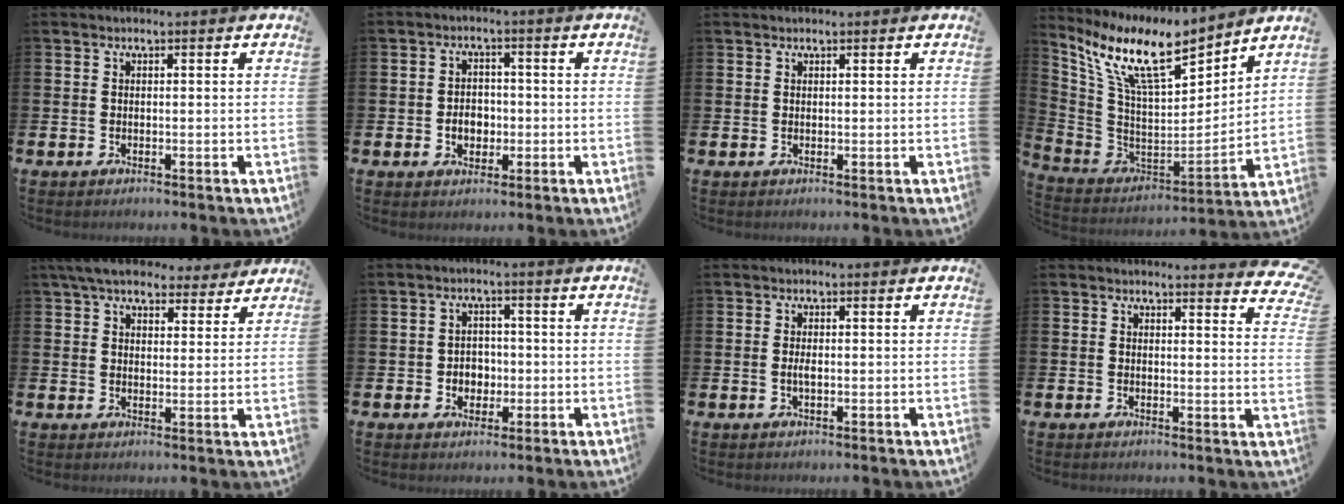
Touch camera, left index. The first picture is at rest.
{"total": 3.3, "force": [-0.8, 2.6, 1.9], "torque": [-0.023, -0.003, -0.023]}
{"total": 0.6, "force": [0.6, 0.1, 0.1], "torque": [0.001, -0.001, 0.009]}
{"total": 11.5, "force": [9.0, 3.2, 6.5], "torque": [-0.164, -0.053, 0.160]}
{"total": 7.0, "force": [6.4, 2.3, 1.9], "torque": [-0.049, -0.026, 0.115]}
{"total": 3.0, "force": [-0.4, 2.7, 1.1], "torque": [-0.020, 0.001, -0.015]}
{"total": 1.3, "force": [-0.1, 0.5, 1.2], "torque": [-0.022, 0.001, -0.005]}
{"total": 2.9, "force": [2.9, 0.2, 0.3], "torque": [0.009, -0.025, 0.047]}